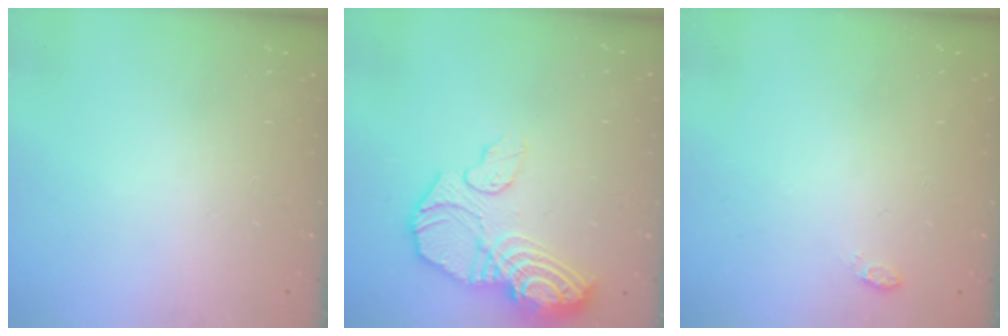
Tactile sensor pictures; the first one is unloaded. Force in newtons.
{"total": 14.8, "press": 14.8, "slide": 1.3}
{"total": 4.3, "press": 4.3, "slide": 0.5}